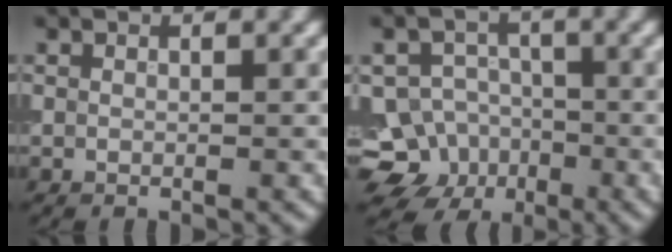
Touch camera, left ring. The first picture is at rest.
{"total": 9.8, "force": [-4.7, 8.4, 1.8], "torque": [-0.020, -0.014, -0.096]}